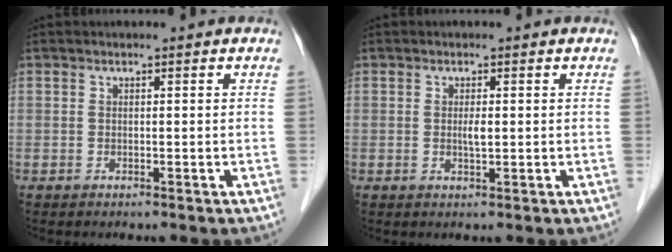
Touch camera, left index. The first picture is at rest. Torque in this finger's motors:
{"motor_torque": [0.28, 0.22, 0.07, 0.01]}